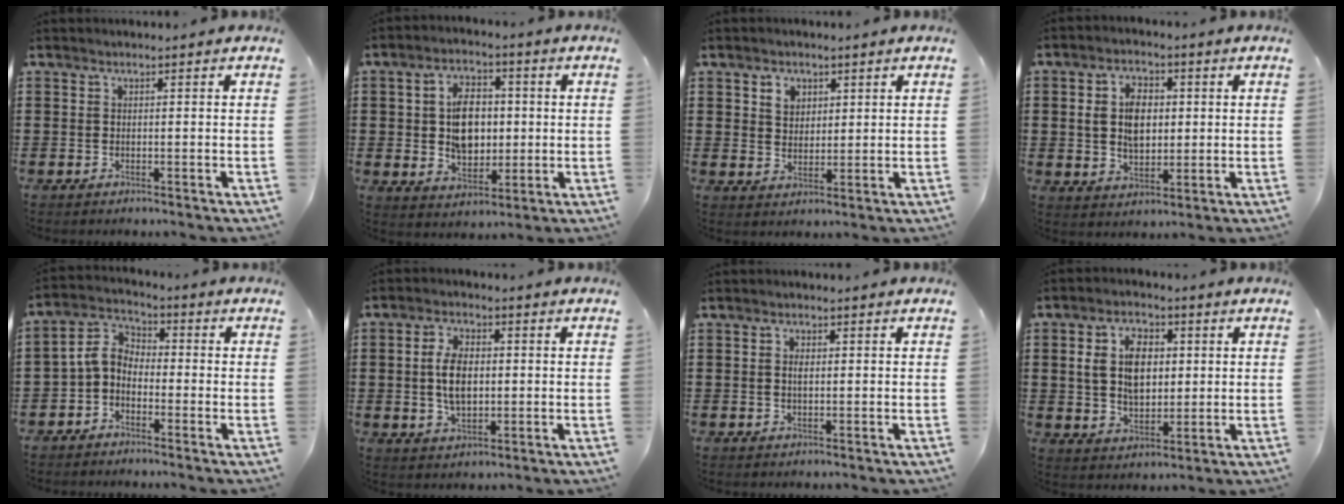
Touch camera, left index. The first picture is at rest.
{"total": 7.8, "force": [0.7, 5.1, 5.8], "torque": [-0.111, 0.011, 0.007]}
{"total": 3.2, "force": [1.9, 2.4, 0.9], "torque": [-0.019, 0.007, 0.033]}
{"total": 6.4, "force": [0.9, 4.4, 4.7], "torque": [-0.099, 0.013, 0.010]}
{"total": 4.2, "force": [-1.6, 3.0, 2.4], "torque": [-0.082, -0.002, -0.046]}
{"total": 6.4, "force": [0.3, 3.5, 5.3], "torque": [-0.109, 0.006, -0.001]}
{"total": 1.3, "force": [0.2, 0.7, 1.1], "torque": [-0.024, 0.004, 0.004]}
{"total": 7.9, "force": [1.6, 5.1, 5.7], "torque": [-0.123, 0.015, 0.024]}